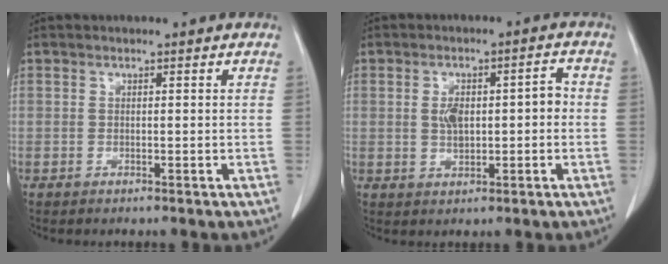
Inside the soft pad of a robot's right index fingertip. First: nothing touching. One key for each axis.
{"total": 5.8, "fx": 0.0, "fy": 2.6, "fz": 5.2, "tx": -0.088, "ty": 0.021, "tz": 0.004}